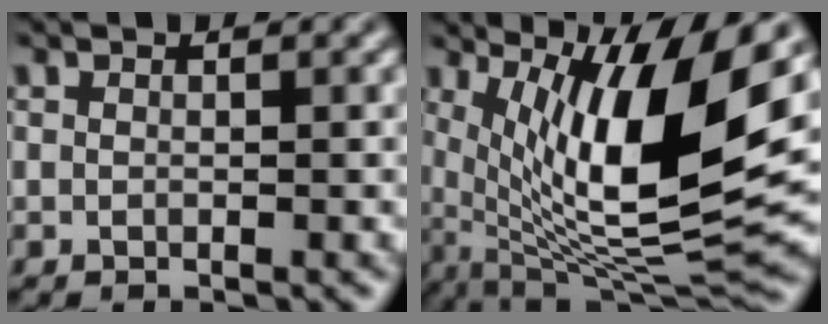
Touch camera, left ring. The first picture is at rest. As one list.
[{"total": 13.2, "force": [3.3, 3.9, 12.1], "torque": [-0.205, -0.010, 0.063]}]